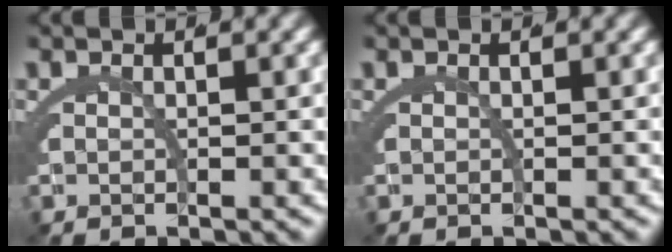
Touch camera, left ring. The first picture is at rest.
{"total": 0.0}